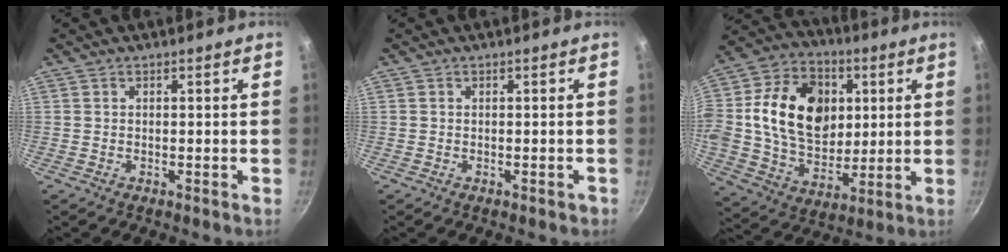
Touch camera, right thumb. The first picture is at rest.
{"total": 0.7, "force": [-0.3, 0.5, 0.4], "torque": [0.001, 0.006, -0.003]}
{"total": 23.7, "force": [3.9, 17.4, 15.6], "torque": [-0.250, 0.007, 0.066]}